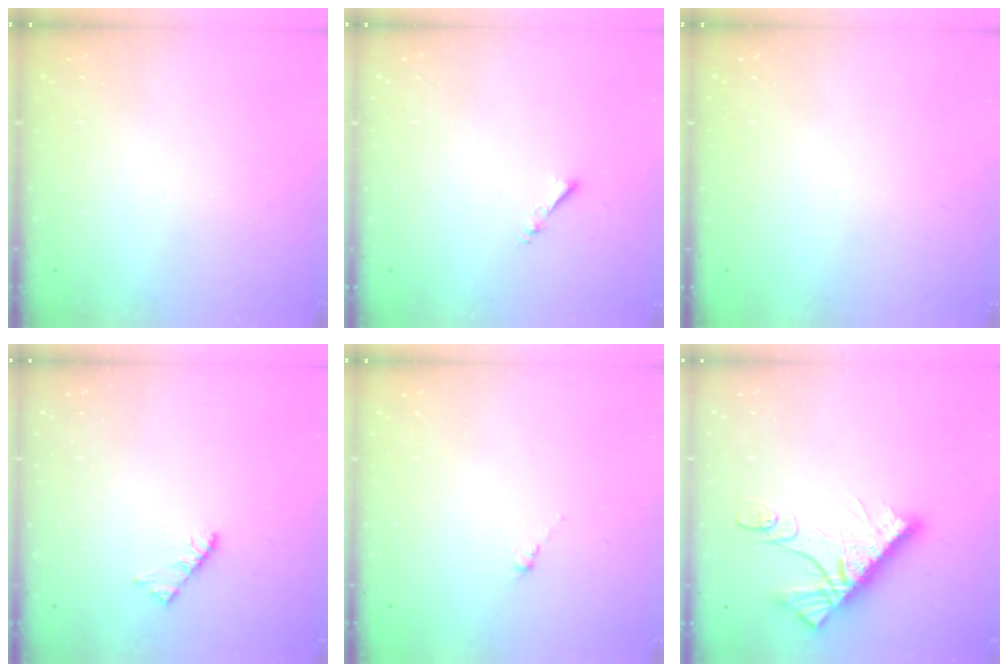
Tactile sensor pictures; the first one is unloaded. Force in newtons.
{"total": 1.3, "press": 1.2, "slide": 0.3}
{"total": 0.9, "press": 0.8, "slide": 0.3}
{"total": 3.3, "press": 3.2, "slide": 0.6}
{"total": 0.5, "press": 0.3, "slide": 0.4}
{"total": 13.5, "press": 13.5, "slide": 1.1}